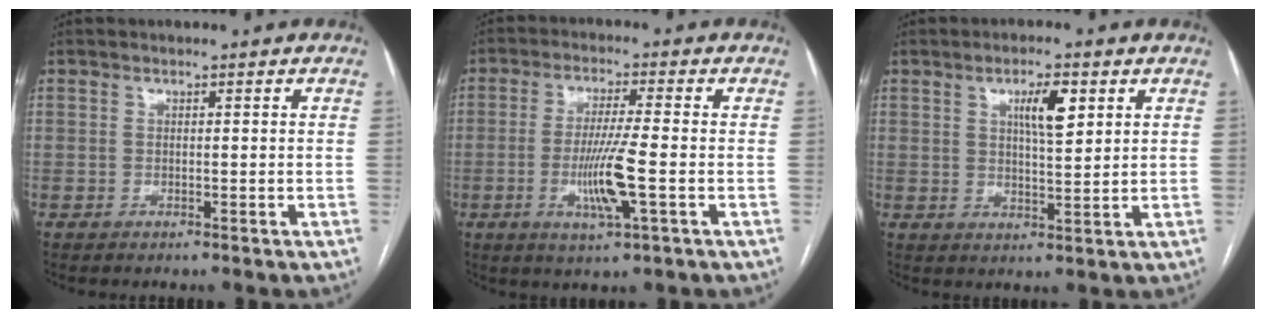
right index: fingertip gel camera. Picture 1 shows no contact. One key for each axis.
{"total": 8.3, "fx": -2.1, "fy": 0.0, "fz": 8.0, "tx": -0.155, "ty": -0.011, "tz": -0.039}
{"total": 5.6, "fx": 2.4, "fy": 1.2, "fz": 4.9, "tx": -0.081, "ty": 0.003, "tz": 0.041}